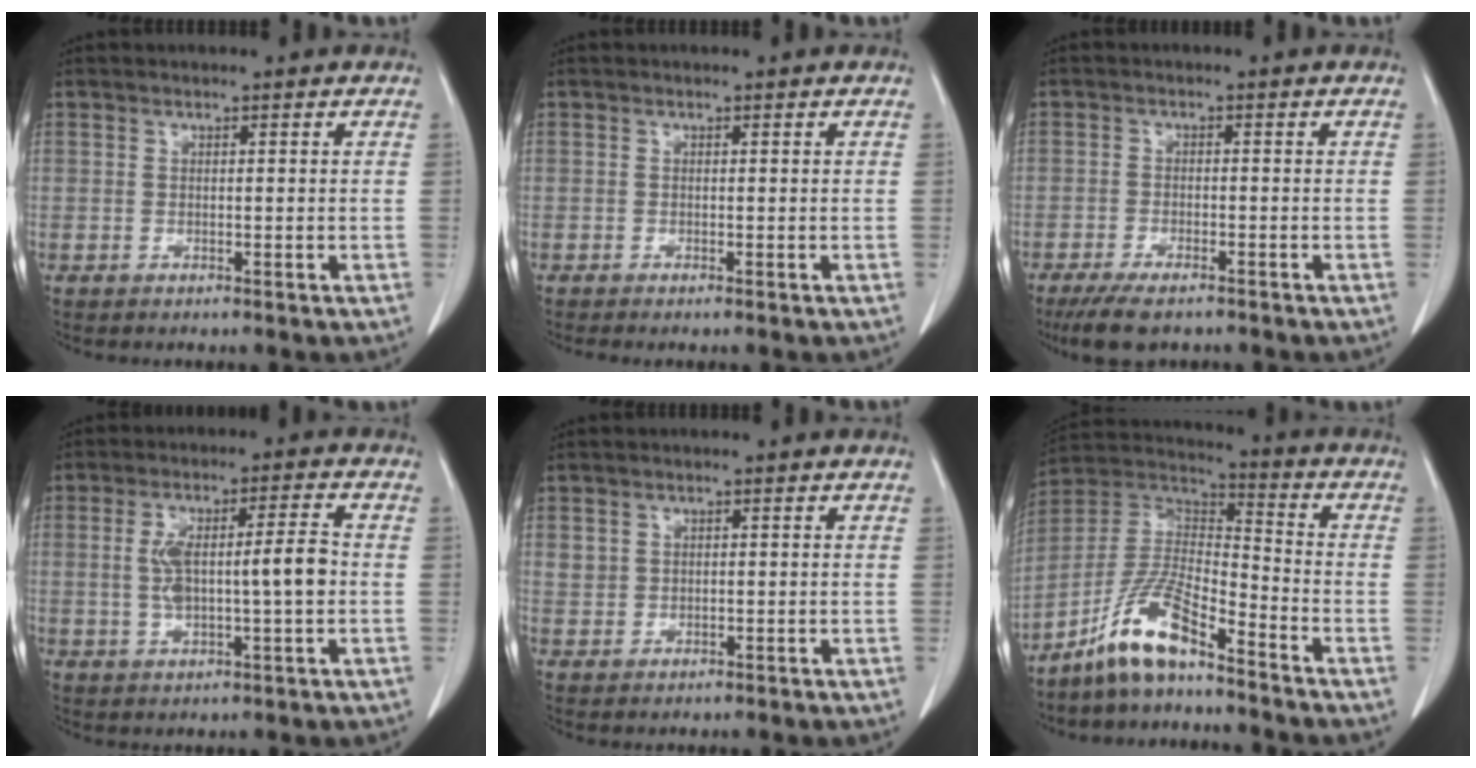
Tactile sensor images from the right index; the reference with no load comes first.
{"total": 0.6, "force": [-0.5, 0.0, 0.3], "torque": [-0.007, -0.002, -0.010]}
{"total": 6.3, "force": [-4.8, 1.7, 3.6], "torque": [-0.063, -0.011, -0.078]}
{"total": 8.8, "force": [-0.2, 1.7, 8.7], "torque": [-0.162, 0.019, 0.000]}
{"total": 1.8, "force": [0.6, 1.6, 0.6], "torque": [-0.008, 0.005, 0.014]}
{"total": 11.1, "force": [-8.0, 2.1, 7.3], "torque": [-0.163, 0.010, -0.156]}